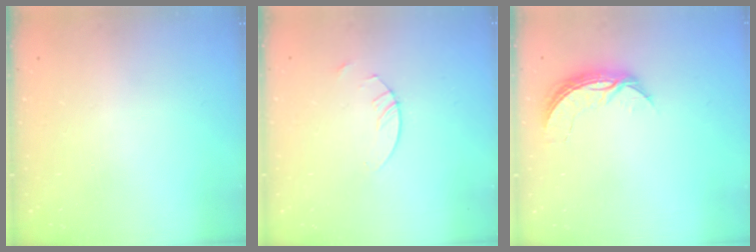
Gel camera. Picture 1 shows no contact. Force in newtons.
{"total": 2.4, "press": 2.4, "slide": 0.1}
{"total": 6.8, "press": 6.8, "slide": 0.7}